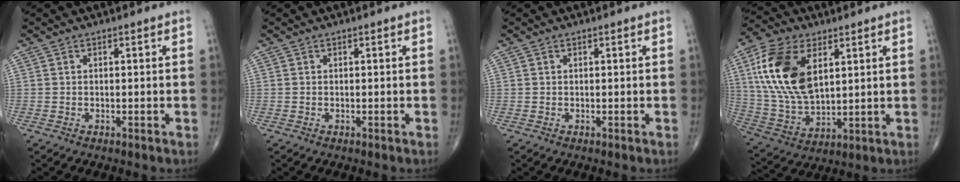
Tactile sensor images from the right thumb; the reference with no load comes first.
{"total": 0.0}
{"total": 0.0}
{"total": 18.0, "force": [5.9, 10.1, 13.7], "torque": [-0.262, -0.016, 0.116]}